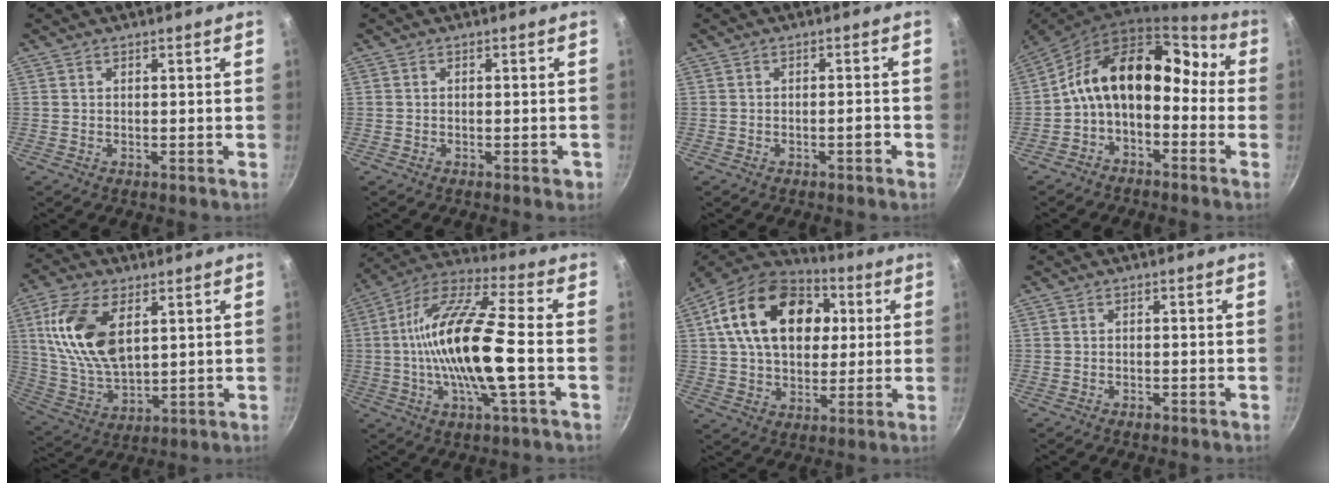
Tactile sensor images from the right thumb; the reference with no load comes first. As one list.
[{"total": 1.6, "force": [-0.8, 0.7, 1.1], "torque": [-0.015, 0.008, -0.008]}, {"total": 1.7, "force": [-1.0, 0.4, 1.3], "torque": [-0.016, 0.012, -0.014]}, {"total": 14.9, "force": [-2.6, 10.1, 10.6], "torque": [-0.150, 0.082, -0.067]}, {"total": 16.2, "force": [5.0, 8.8, 12.7], "torque": [-0.235, -0.013, 0.107]}, {"total": 19.7, "force": [-1.9, 4.6, 19.0], "torque": [-0.352, 0.028, -0.049]}, {"total": 23.0, "force": [5.9, 15.6, 15.9], "torque": [-0.240, 0.011, 0.086]}, {"total": 1.1, "force": [-0.8, 0.5, 0.6], "torque": [-0.015, 0.007, -0.013]}]